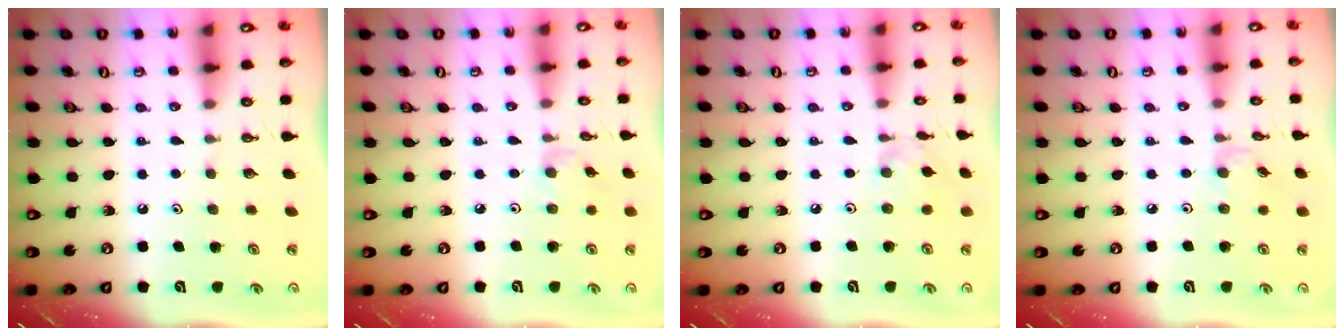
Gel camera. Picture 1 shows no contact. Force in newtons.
{"total": 1.6, "press": 1.5, "slide": 0.4}
{"total": 2.1, "press": 2.1, "slide": 0.2}
{"total": 1.8, "press": 1.8, "slide": 0.4}